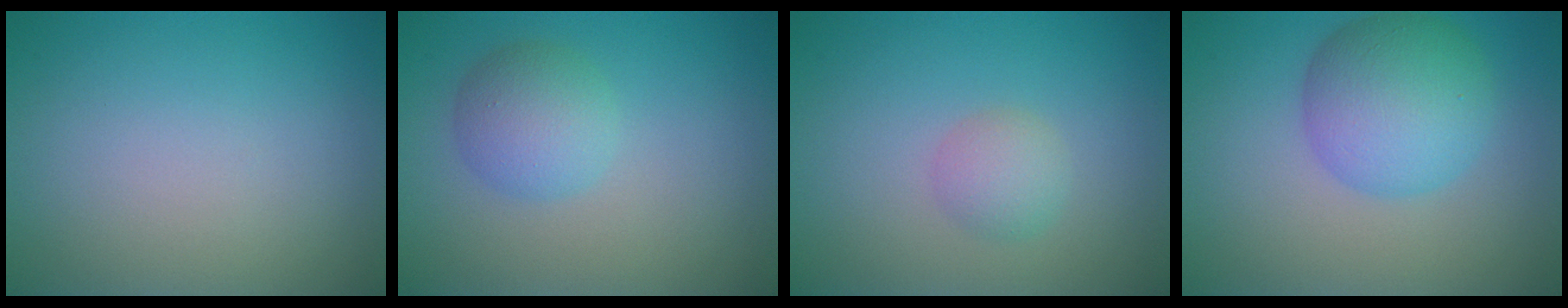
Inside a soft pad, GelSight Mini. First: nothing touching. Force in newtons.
{"total": 3.4, "press": 3.4, "slide": 0.2}
{"total": 1.7, "press": 1.7, "slide": 0.1}
{"total": 6.3, "press": 6.3, "slide": 0.1}